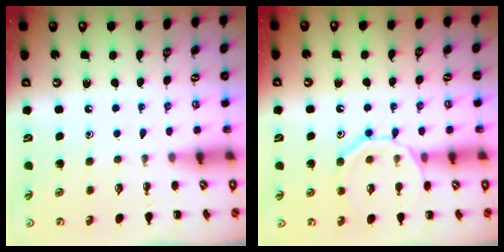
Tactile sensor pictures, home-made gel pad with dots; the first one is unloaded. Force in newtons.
{"total": 12.9, "press": 12.9, "slide": 1.3}